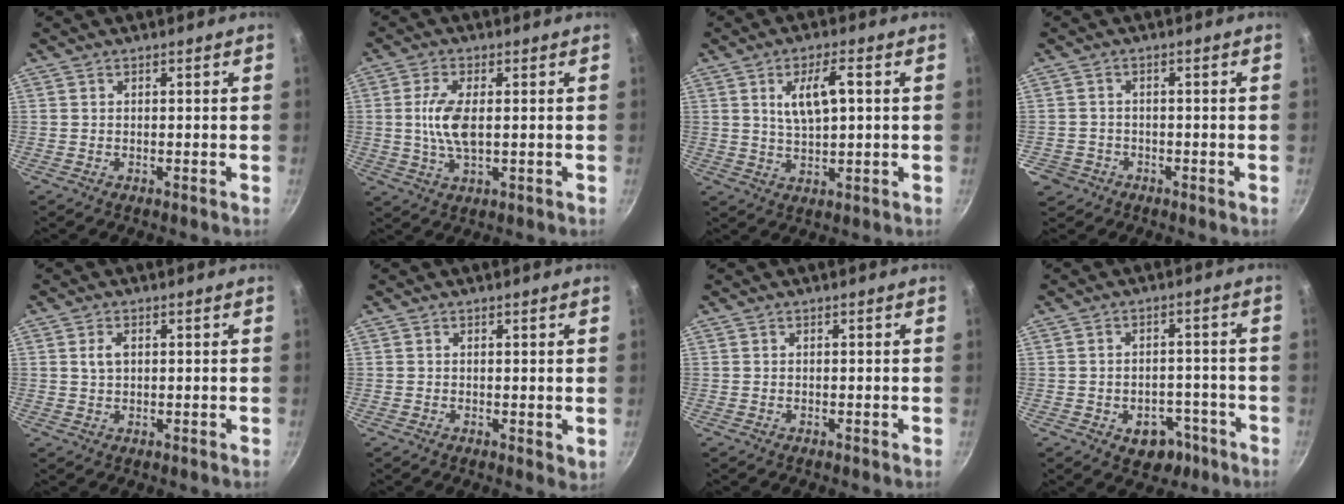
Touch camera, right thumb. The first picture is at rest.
{"total": 7.5, "force": [0.4, 3.2, 6.8], "torque": [-0.148, -0.006, 0.008]}
{"total": 7.3, "force": [1.8, 2.7, 6.5], "torque": [-0.116, -0.003, 0.035]}
{"total": 3.6, "force": [-2.0, 2.9, 0.3], "torque": [0.004, 0.011, -0.036]}
{"total": 2.5, "force": [0.6, 1.5, 1.9], "torque": [-0.035, 0.001, 0.013]}
{"total": 1.7, "force": [0.3, 0.6, 1.6], "torque": [-0.023, -0.009, 0.004]}
{"total": 0.0}
{"total": 6.9, "force": [-3.4, 4.9, 3.4], "torque": [-0.023, 0.034, -0.042]}